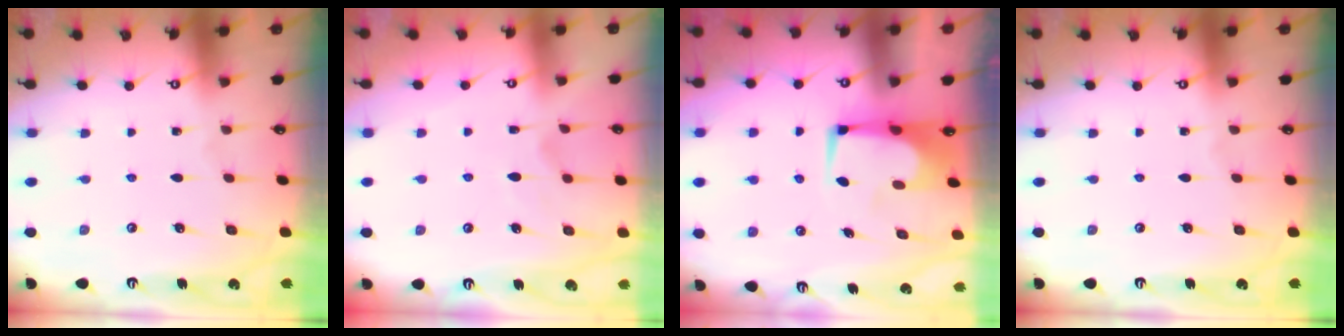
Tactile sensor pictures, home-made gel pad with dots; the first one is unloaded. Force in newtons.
{"total": 1.8, "press": 1.2, "slide": 1.3}
{"total": 0.0}
{"total": 0.0}